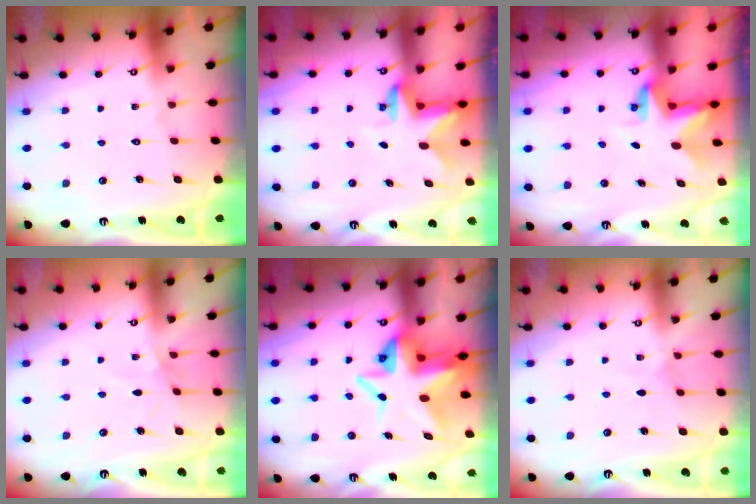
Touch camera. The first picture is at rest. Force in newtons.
{"total": 2.7, "press": 2.7, "slide": 0.5}
{"total": 3.1, "press": 3.1, "slide": 0.2}
{"total": 2.7, "press": 2.7, "slide": 0.5}
{"total": 10.1, "press": 10.0, "slide": 0.8}
{"total": 2.1, "press": 2.1, "slide": 0.3}